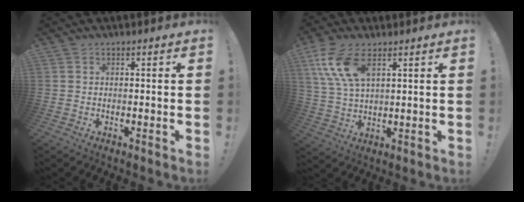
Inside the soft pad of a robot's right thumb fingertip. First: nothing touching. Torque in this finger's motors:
{"motor_torque": [0.08, 0.47, 0.72, 0.88, 0.09]}